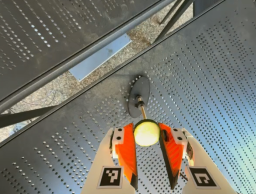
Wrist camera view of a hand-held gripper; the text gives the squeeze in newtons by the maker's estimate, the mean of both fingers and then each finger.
{"total": 9.6, "left": 9.9, "right": 9.3}